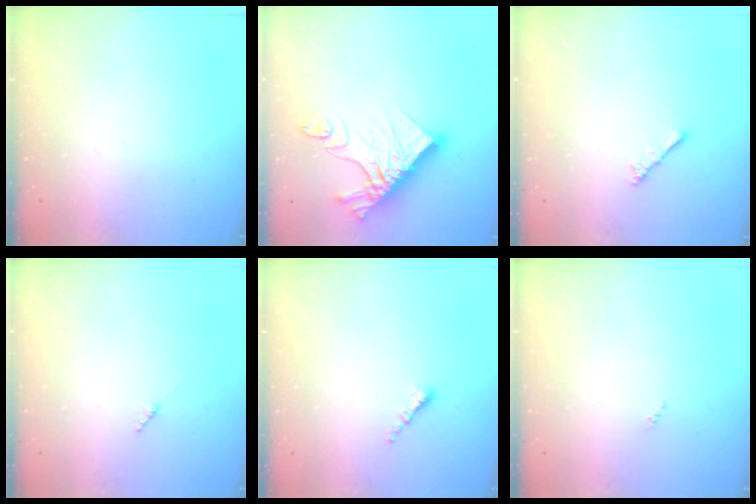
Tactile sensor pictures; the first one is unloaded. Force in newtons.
{"total": 16.9, "press": 16.8, "slide": 1.6}
{"total": 2.7, "press": 2.7, "slide": 0.6}
{"total": 1.9, "press": 1.9, "slide": 0.2}
{"total": 1.3, "press": 1.2, "slide": 0.5}
{"total": 0.0}